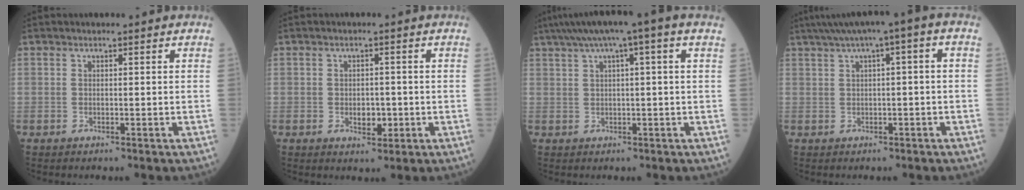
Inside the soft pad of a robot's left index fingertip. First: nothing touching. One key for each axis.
{"total": 2.6, "fx": -0.6, "fy": 1.6, "fz": 1.9, "tx": -0.029, "ty": 0.002, "tz": -0.006}
{"total": 9.0, "fx": 5.3, "fy": -0.6, "fz": 7.2, "tx": -0.117, "ty": 0.042, "tz": 0.079}
{"total": 4.6, "fx": 1.6, "fy": 0.5, "fz": 4.3, "tx": -0.074, "ty": 0.027, "tz": 0.025}